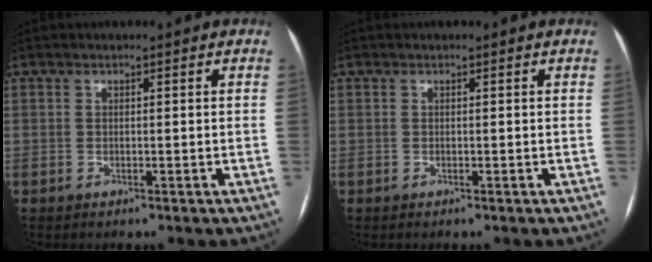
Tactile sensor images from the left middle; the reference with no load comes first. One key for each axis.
{"total": 0.0}